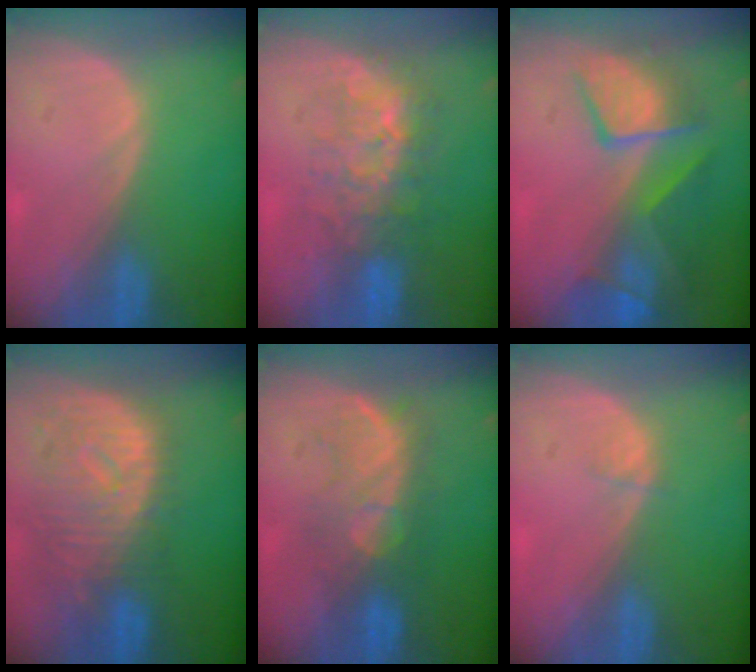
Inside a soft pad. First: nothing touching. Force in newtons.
{"total": 7.9, "press": 7.6, "slide": 2.2}
{"total": 10.0, "press": 8.6, "slide": 5.1}
{"total": 11.0, "press": 9.8, "slide": 5.0}
{"total": 7.7, "press": 7.5, "slide": 1.3}
{"total": 0.8, "press": 0.7, "slide": 0.4}